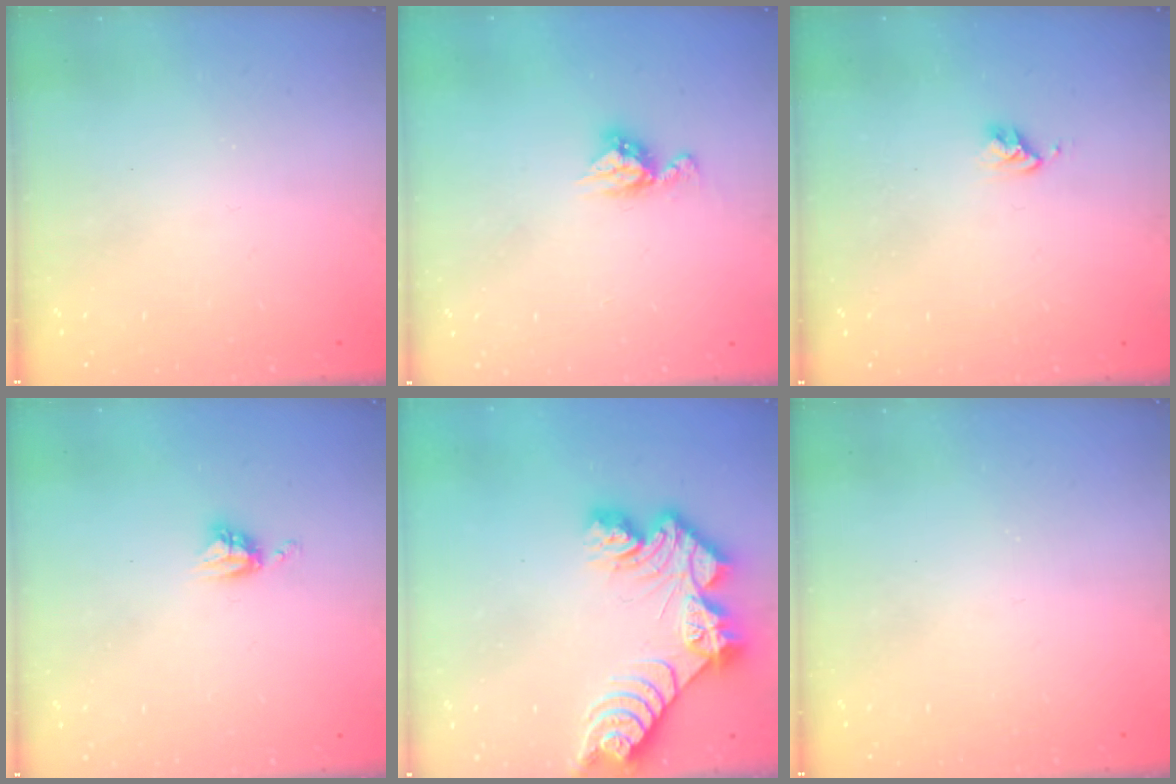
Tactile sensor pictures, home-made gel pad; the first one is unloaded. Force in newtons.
{"total": 7.2, "press": 7.1, "slide": 0.6}
{"total": 2.7, "press": 2.7, "slide": 0.4}
{"total": 3.8, "press": 3.8, "slide": 0.5}
{"total": 13.6, "press": 13.6, "slide": 0.5}
{"total": 0.0}